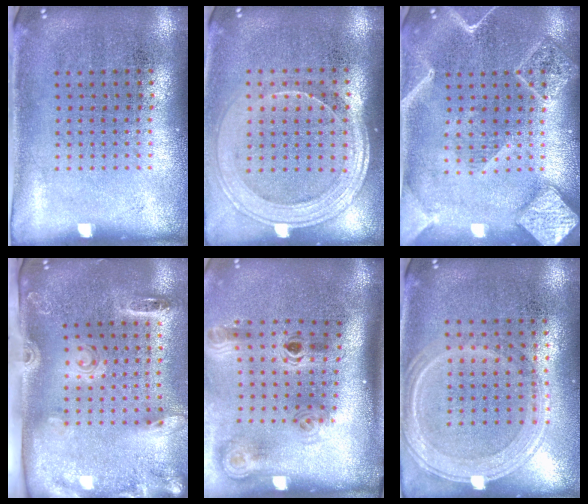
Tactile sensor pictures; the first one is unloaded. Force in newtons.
{"total": 1.9, "press": 1.7, "slide": 0.8}
{"total": 2.3, "press": 2.2, "slide": 0.3}
{"total": 2.7, "press": 1.9, "slide": 2.0}
{"total": 2.1, "press": 1.4, "slide": 1.6}
{"total": 1.2, "press": 1.1, "slide": 0.5}